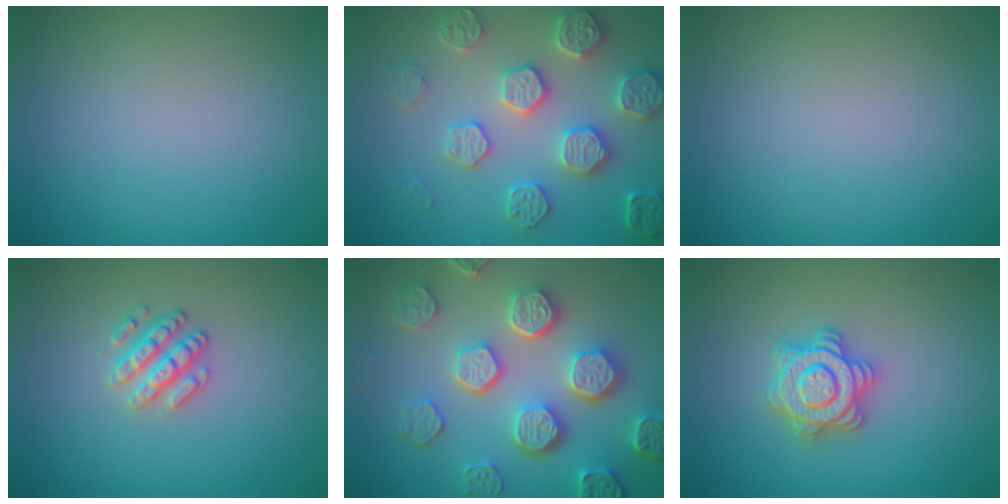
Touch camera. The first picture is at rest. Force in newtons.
{"total": 5.0, "press": 4.9, "slide": 1.1}
{"total": 0.0}
{"total": 2.5, "press": 2.5, "slide": 0.4}
{"total": 7.2, "press": 5.9, "slide": 4.1}
{"total": 3.7, "press": 3.6, "slide": 0.6}